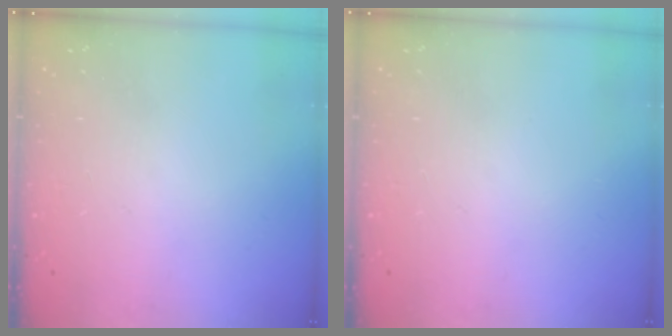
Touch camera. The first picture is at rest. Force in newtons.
{"total": 0.0}